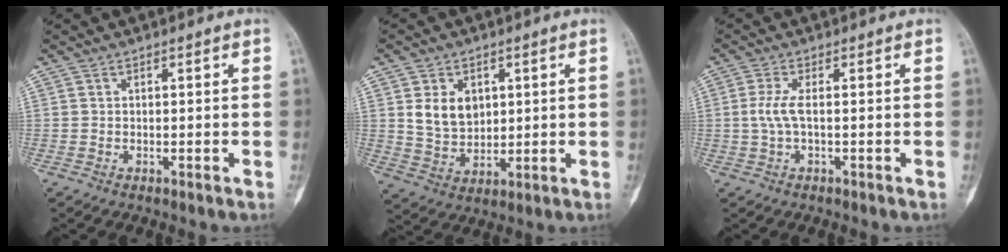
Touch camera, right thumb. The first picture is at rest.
{"total": 7.8, "force": [2.3, 5.8, 4.7], "torque": [-0.056, -0.017, 0.052]}
{"total": 3.5, "force": [-0.1, 1.0, 3.3], "torque": [-0.090, 0.003, -0.004]}